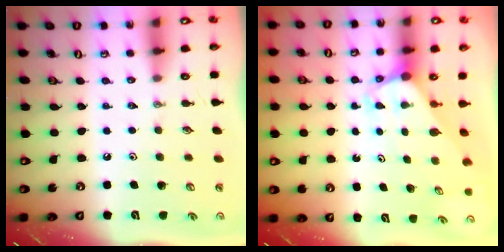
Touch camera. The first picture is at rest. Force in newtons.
{"total": 3.0, "press": 3.0, "slide": 0.0}